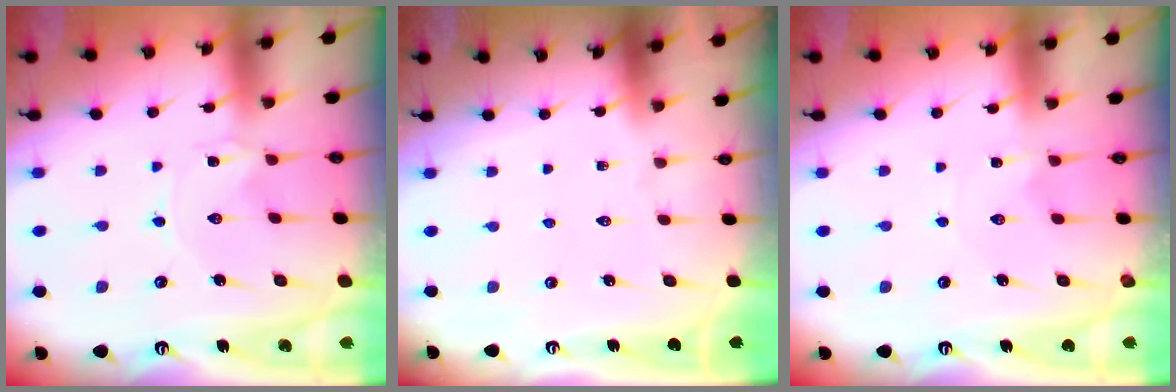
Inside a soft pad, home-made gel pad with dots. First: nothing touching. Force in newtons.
{"total": 0.0}
{"total": 0.0}